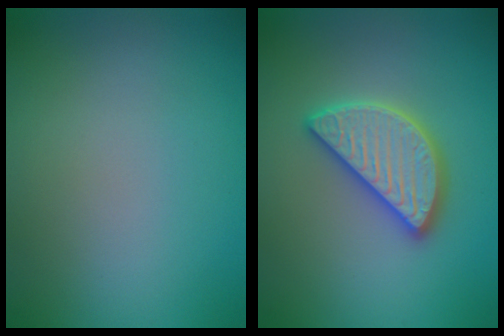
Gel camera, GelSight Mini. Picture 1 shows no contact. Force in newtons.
{"total": 4.7, "press": 4.7, "slide": 0.5}